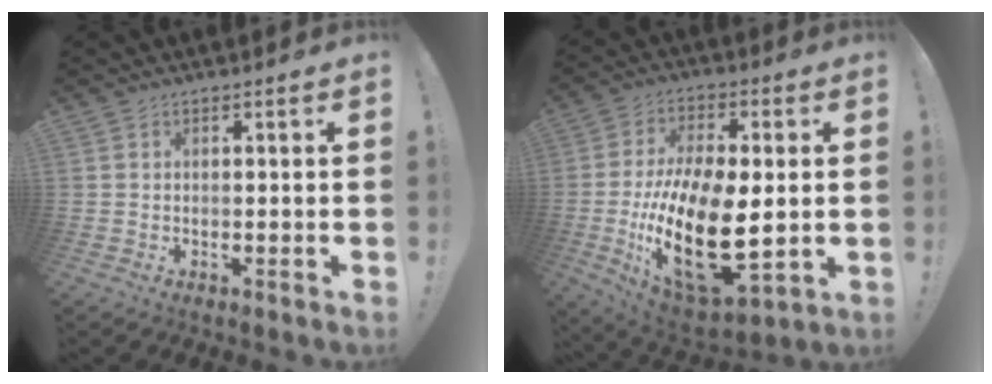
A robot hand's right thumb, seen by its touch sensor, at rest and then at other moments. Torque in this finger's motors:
{"motor_torque": [1.74, 3.26, 1.92, -0.85, 0.87]}